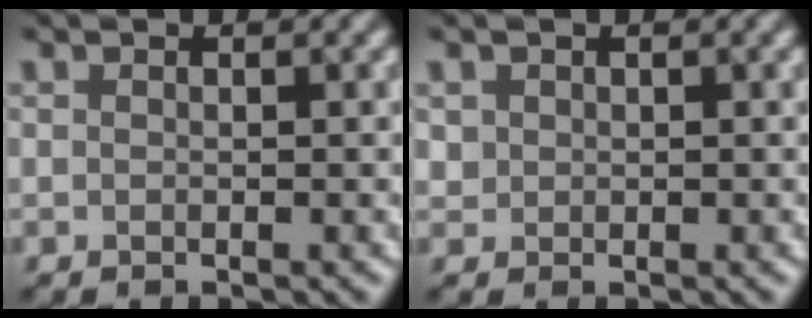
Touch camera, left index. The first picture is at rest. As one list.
[{"total": 0.8, "force": [0.1, 0.7, 0.0], "torque": [0.001, -0.002, 0.008]}]